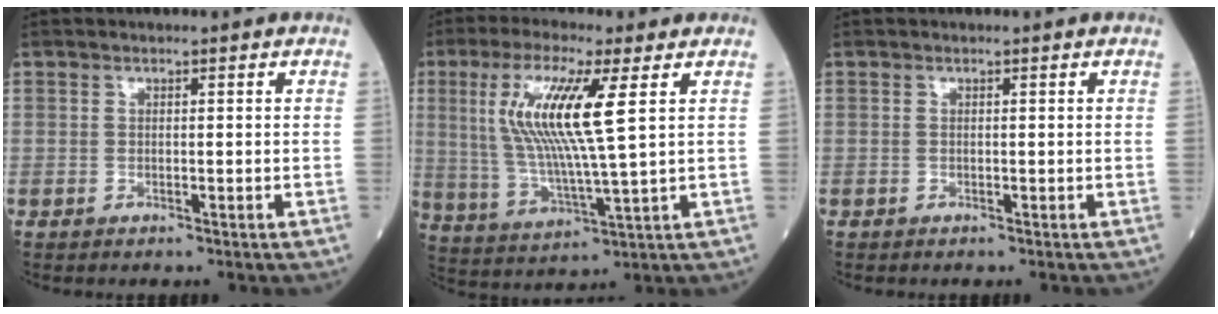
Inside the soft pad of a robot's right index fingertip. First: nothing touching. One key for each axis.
{"total": 13.0, "fx": 3.6, "fy": 0.4, "fz": 12.5, "tx": -0.272, "ty": -0.002, "tz": 0.067}
{"total": 0.0}